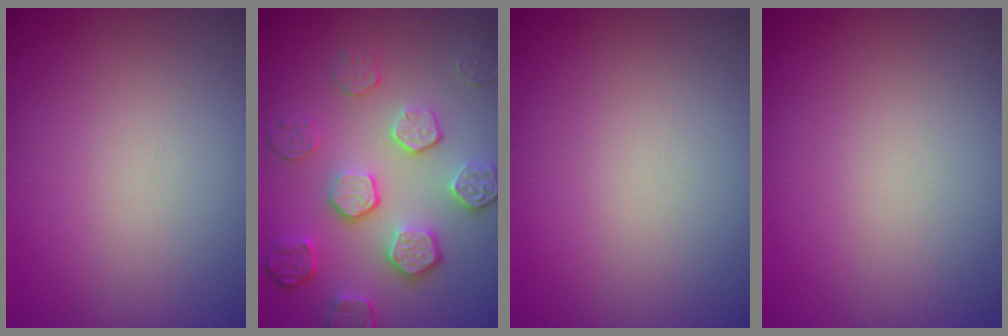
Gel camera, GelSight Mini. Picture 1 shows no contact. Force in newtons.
{"total": 5.4, "press": 4.0, "slide": 3.7}
{"total": 0.0}
{"total": 0.0}